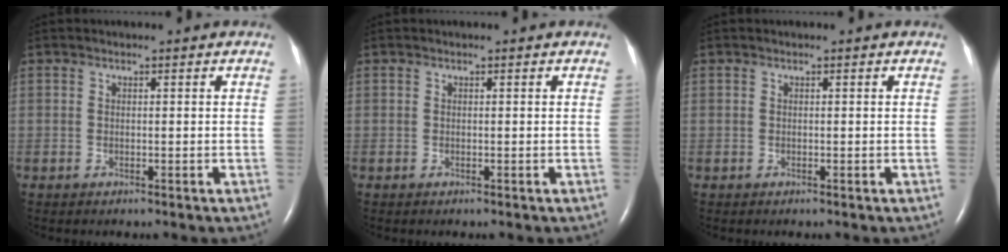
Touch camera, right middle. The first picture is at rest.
{"total": 0.0}
{"total": 0.0}